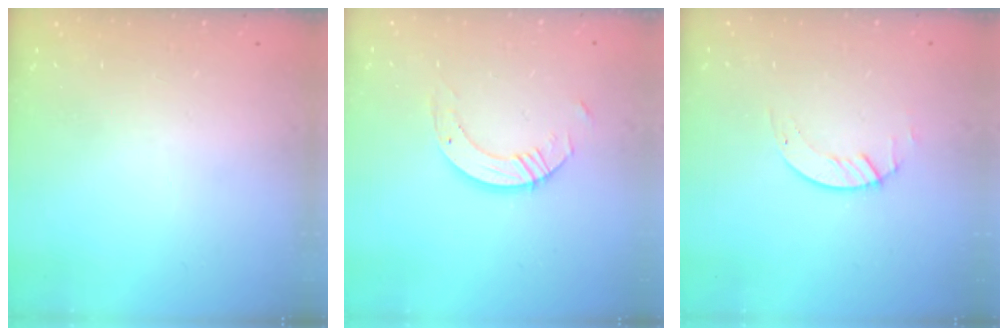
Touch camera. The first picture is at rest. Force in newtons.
{"total": 6.3, "press": 6.3, "slide": 0.5}
{"total": 1.2, "press": 1.1, "slide": 0.2}